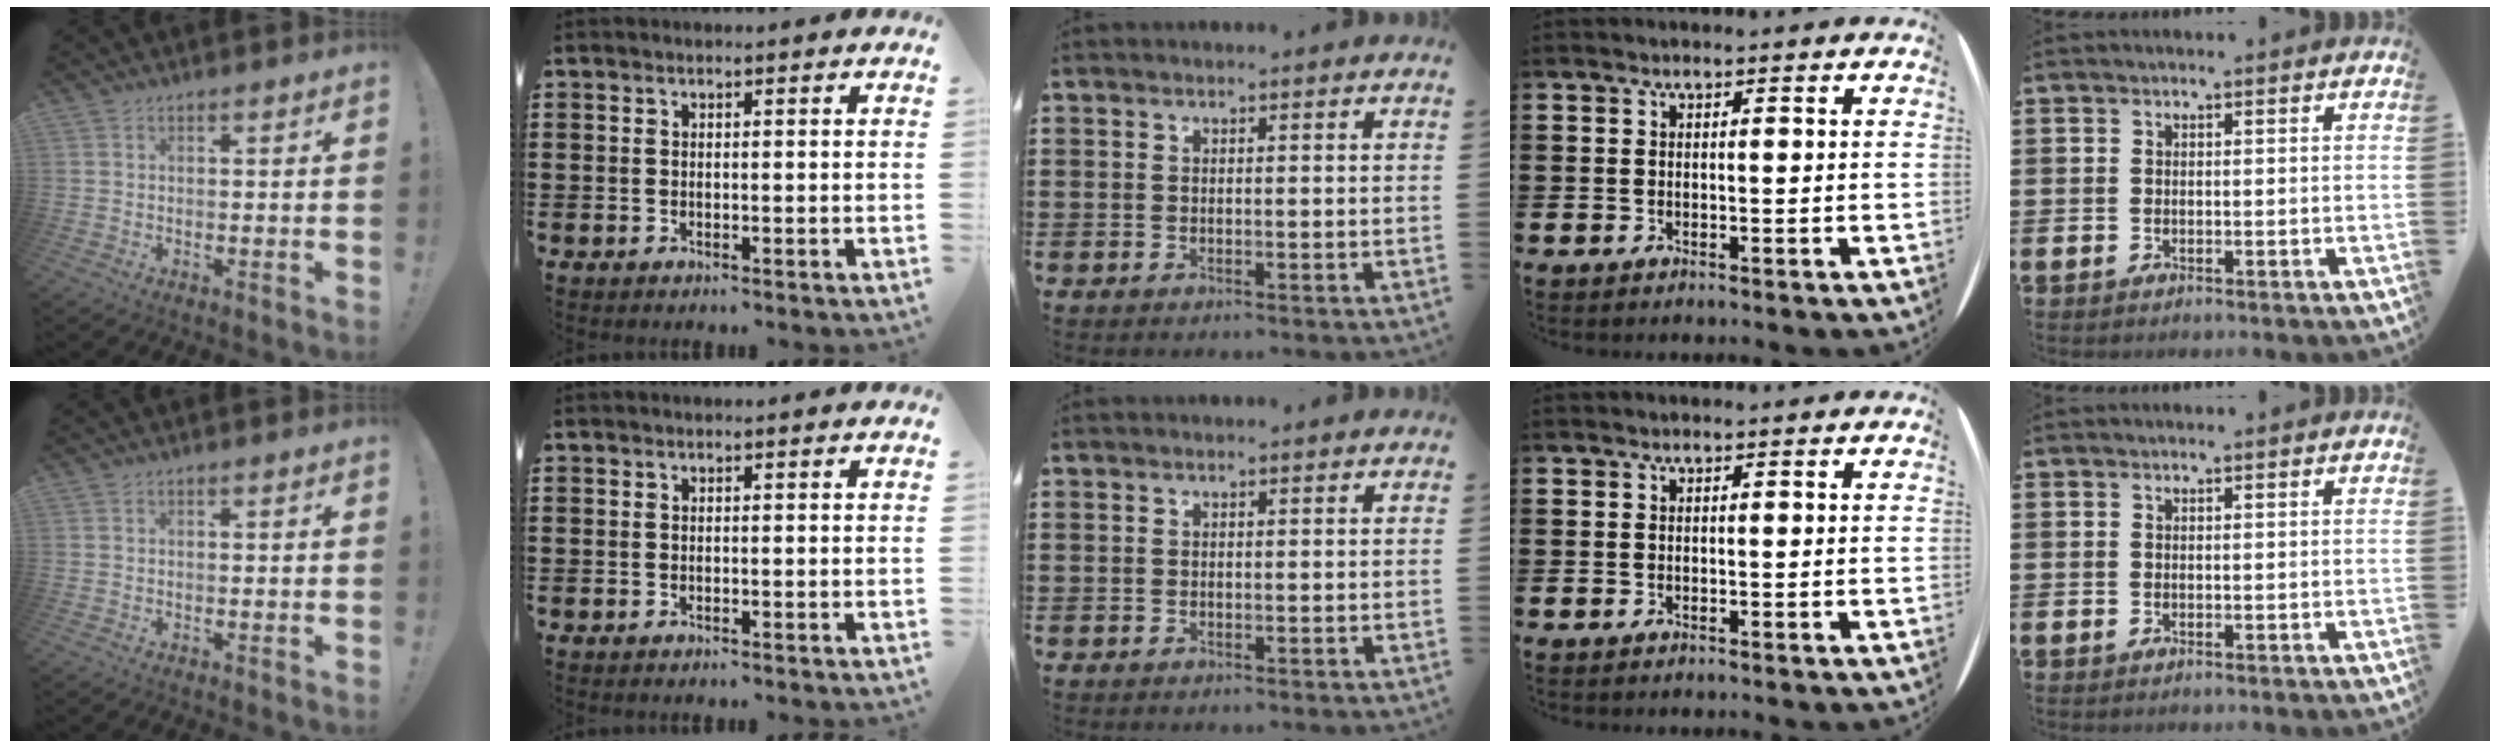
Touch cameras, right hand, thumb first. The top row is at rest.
{}